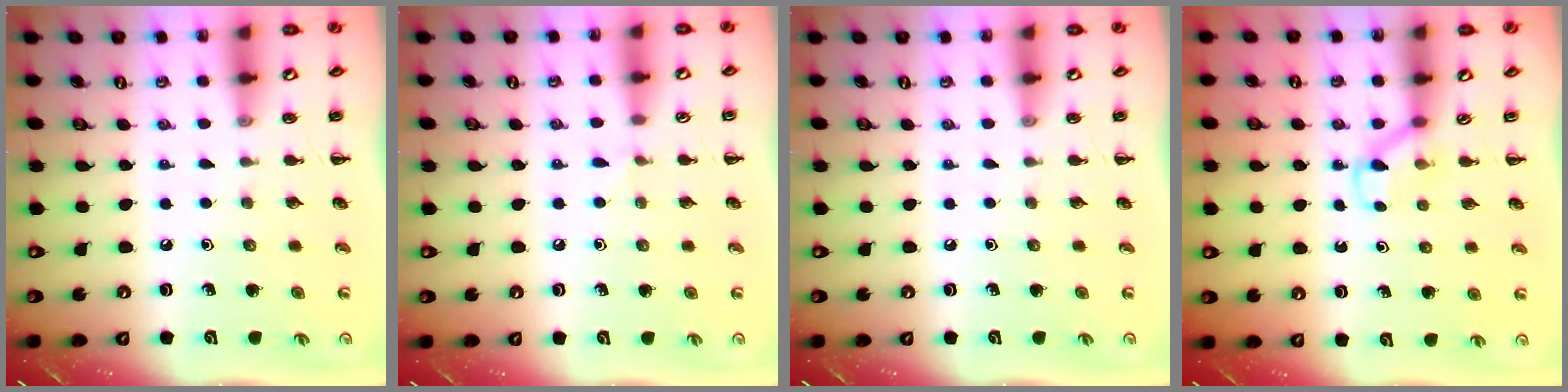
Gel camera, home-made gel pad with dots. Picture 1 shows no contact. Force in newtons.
{"total": 2.8, "press": 2.5, "slide": 1.1}
{"total": 0.0}
{"total": 3.7, "press": 3.6, "slide": 1.0}